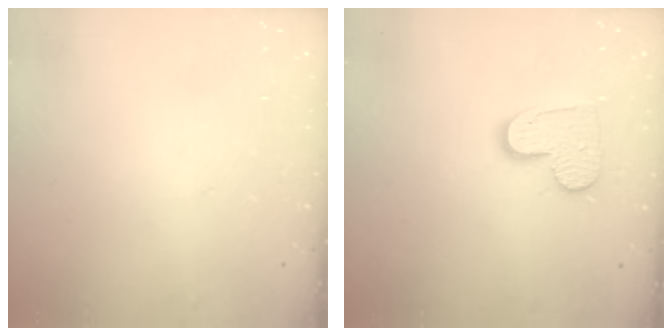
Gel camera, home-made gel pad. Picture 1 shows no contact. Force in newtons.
{"total": 9.7, "press": 9.7, "slide": 0.5}